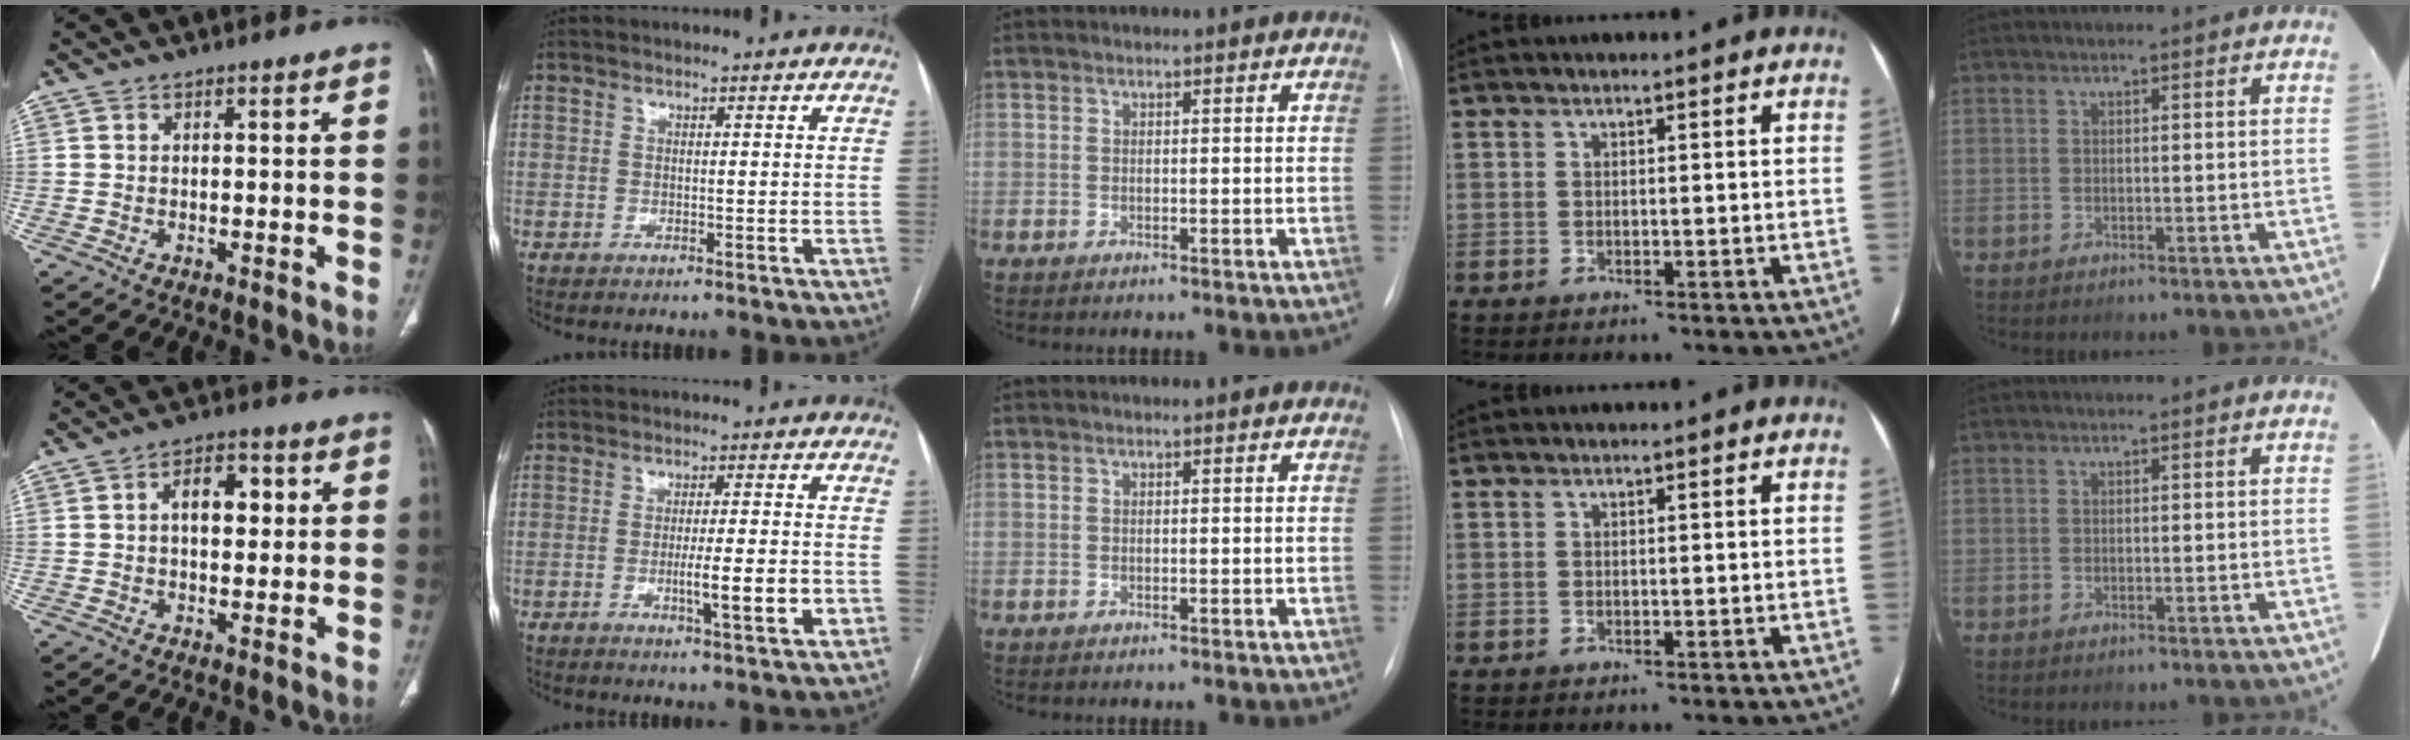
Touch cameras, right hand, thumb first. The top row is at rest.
{"thumb": {"total": 6.9, "force": [1.3, 4.2, 5.4], "torque": [-0.060, 0.010, 0.017]}, "index": {"total": 6.7, "force": [-1.9, 0.3, 6.4], "torque": [-0.104, -0.007, -0.026]}}